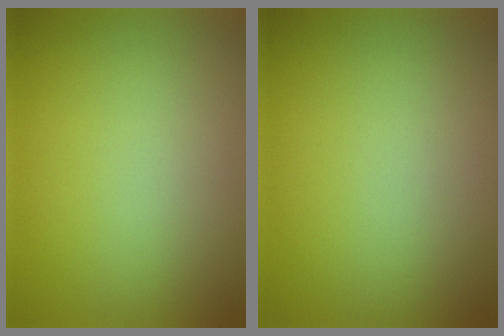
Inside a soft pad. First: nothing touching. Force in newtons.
{"total": 0.0}